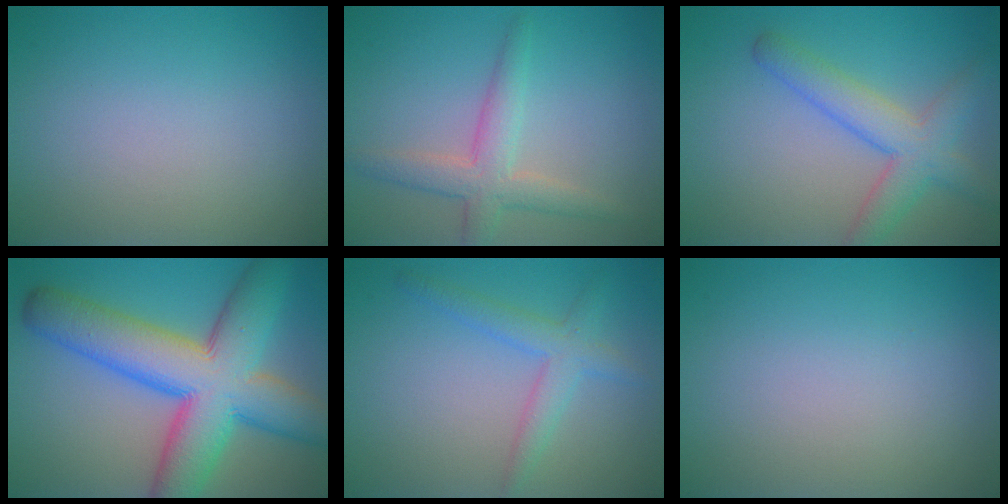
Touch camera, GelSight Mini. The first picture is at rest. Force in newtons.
{"total": 3.6, "press": 3.6, "slide": 0.2}
{"total": 4.8, "press": 4.8, "slide": 0.3}
{"total": 12.2, "press": 12.2, "slide": 0.3}
{"total": 2.8, "press": 2.8, "slide": 0.1}
{"total": 0.0}